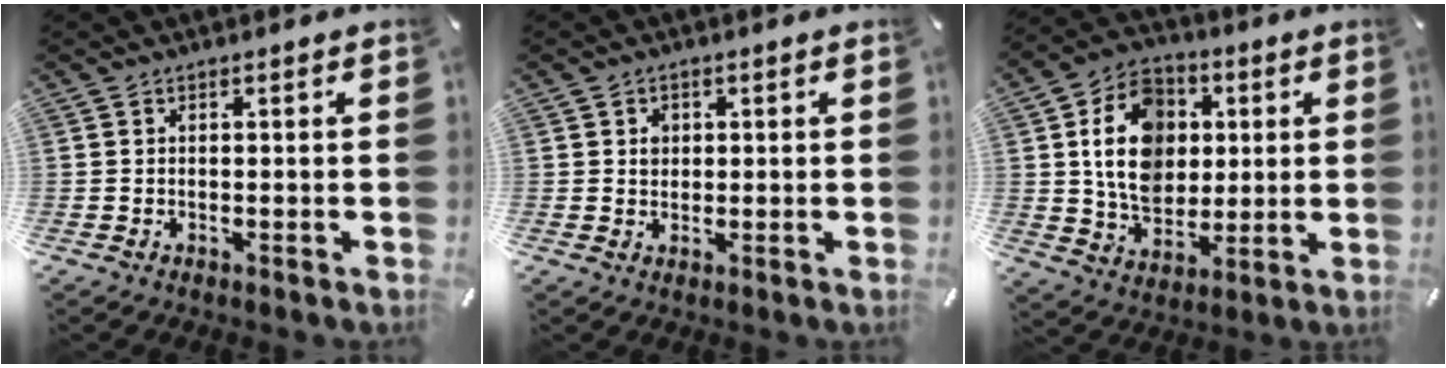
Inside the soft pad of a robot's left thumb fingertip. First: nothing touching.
{"total": 2.2, "force": [0.5, 2.1, 0.7], "torque": [-0.001, -0.001, 0.004]}
{"total": 15.4, "force": [2.3, 12.6, 8.6], "torque": [-0.162, 0.016, 0.045]}